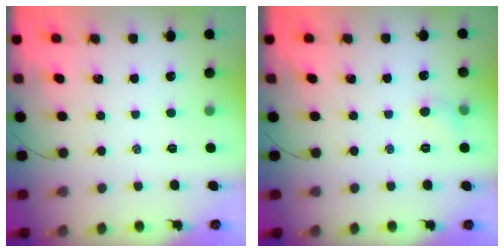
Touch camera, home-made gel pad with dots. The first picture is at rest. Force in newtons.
{"total": 4.5, "press": 4.3, "slide": 1.4}